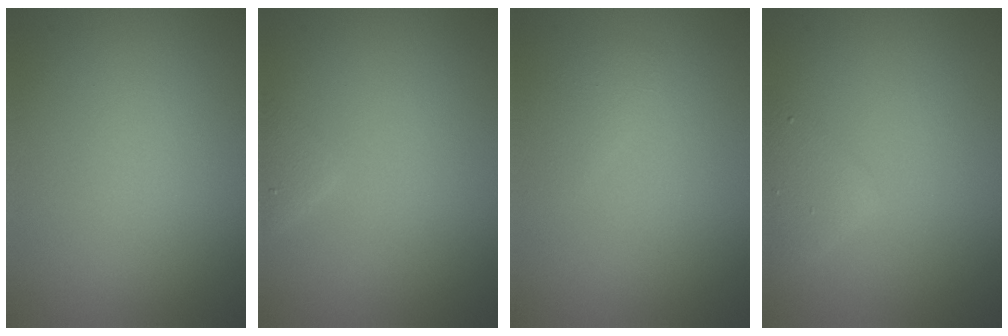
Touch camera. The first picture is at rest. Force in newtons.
{"total": 1.4, "press": 1.4, "slide": 0.1}
{"total": 0.9, "press": 0.9, "slide": 0.1}
{"total": 2.1, "press": 2.1, "slide": 0.1}